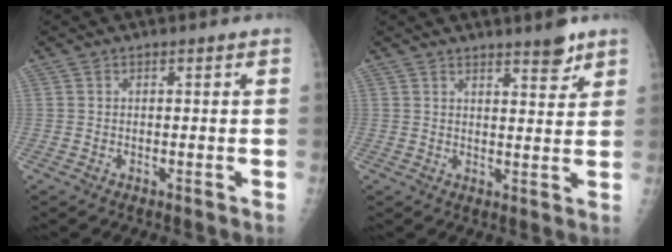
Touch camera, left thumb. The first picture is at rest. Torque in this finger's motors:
{"motor_torque": [0.27, 0.10, -0.37, -0.20, 0.03]}